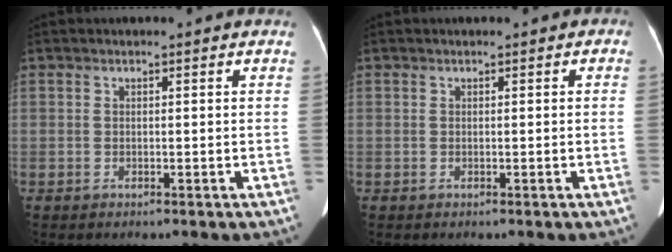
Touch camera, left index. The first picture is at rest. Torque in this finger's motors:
{"motor_torque": [0.52, -0.35, 0.01, 0.00]}